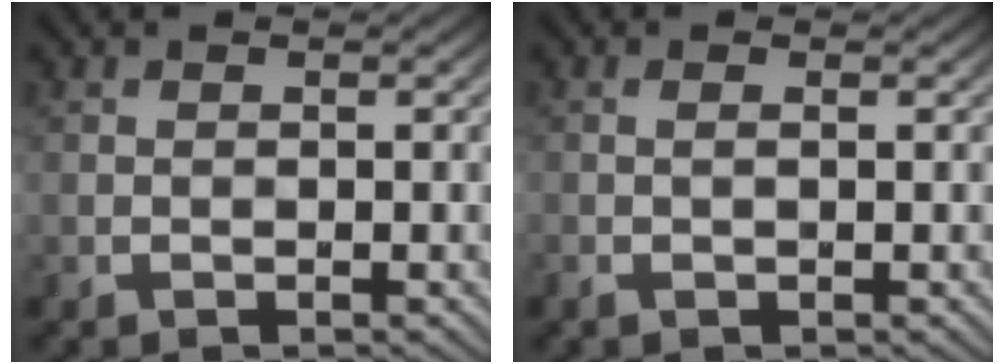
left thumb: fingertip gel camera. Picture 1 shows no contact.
{"total": 0.9, "force": [-0.1, 0.1, 0.9], "torque": [-0.019, 0.002, -0.004]}